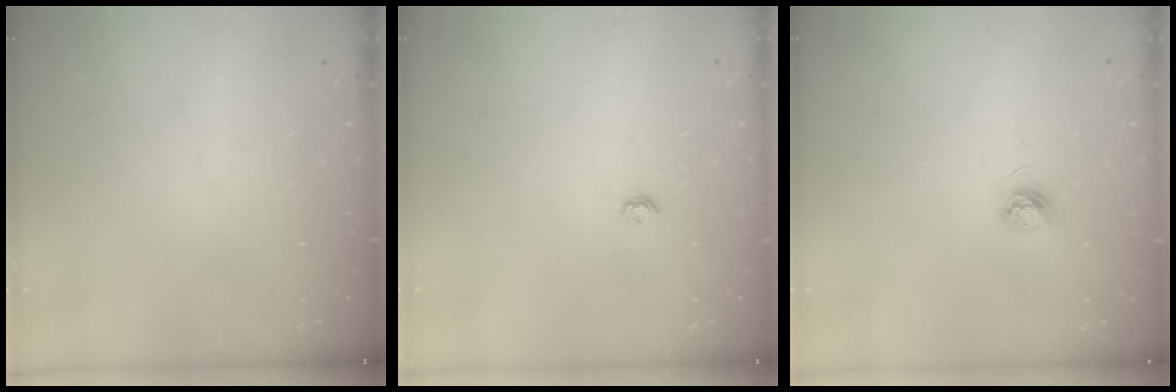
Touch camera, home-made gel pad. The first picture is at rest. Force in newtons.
{"total": 3.9, "press": 3.9, "slide": 0.5}
{"total": 3.6, "press": 3.6, "slide": 0.5}